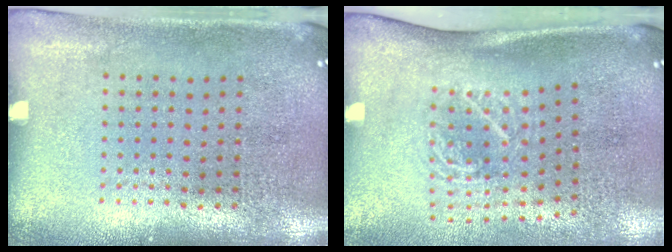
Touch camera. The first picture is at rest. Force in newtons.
{"total": 1.8, "press": 1.3, "slide": 1.3}